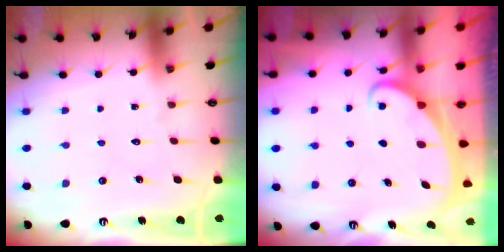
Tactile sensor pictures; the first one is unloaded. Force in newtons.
{"total": 2.3, "press": 2.3, "slide": 0.3}